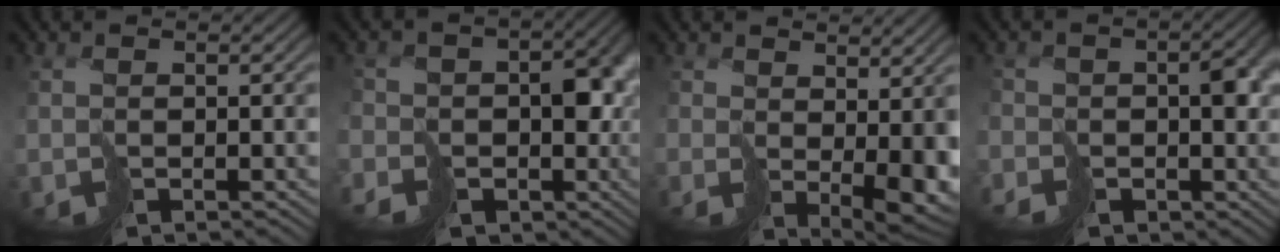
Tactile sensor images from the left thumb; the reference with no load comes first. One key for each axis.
{"total": 10.3, "fx": -3.6, "fy": 8.8, "fz": 4.1, "tx": -0.079, "ty": -0.020, "tz": -0.062}
{"total": 5.3, "fx": 0.9, "fy": 2.9, "fz": 4.3, "tx": -0.076, "ty": -0.028, "tz": 0.040}
{"total": 4.5, "fx": -2.2, "fy": 3.7, "fz": 1.5, "tx": -0.011, "ty": 0.003, "tz": -0.043}